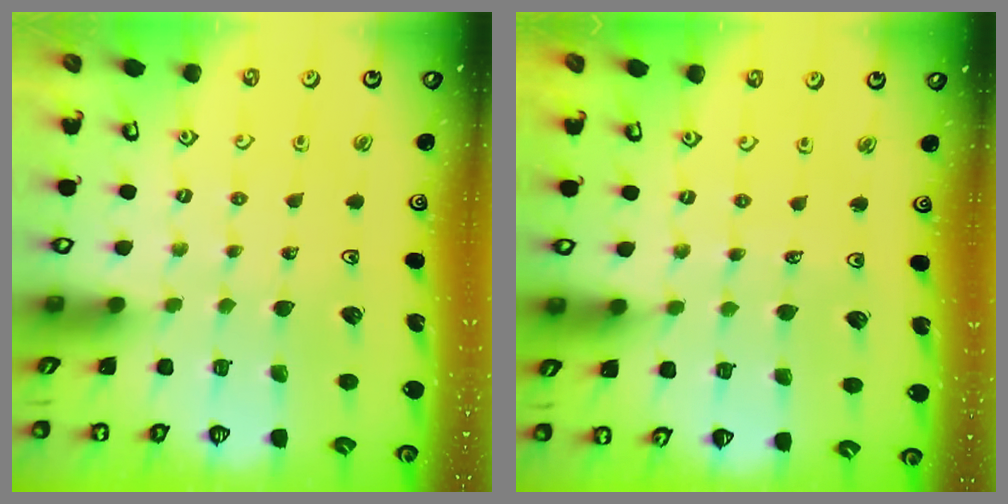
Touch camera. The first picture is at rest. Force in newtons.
{"total": 3.9, "press": 3.9, "slide": 0.3}